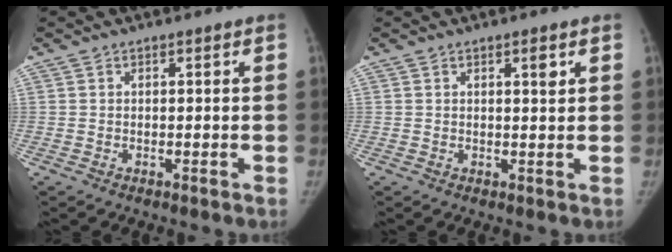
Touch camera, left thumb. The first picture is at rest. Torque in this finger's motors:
{"motor_torque": [-0.14, 0.02, 0.07, 0.14, 0.07]}